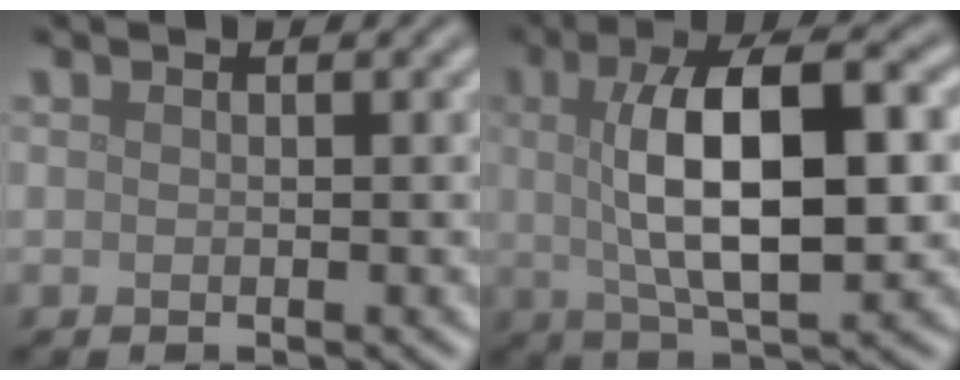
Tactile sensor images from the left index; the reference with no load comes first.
{"total": 10.7, "force": [1.1, 3.7, 10.0], "torque": [-0.154, 0.012, 0.017]}